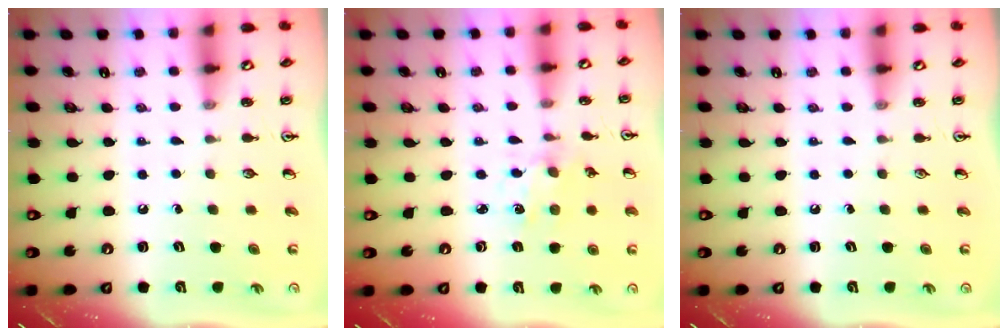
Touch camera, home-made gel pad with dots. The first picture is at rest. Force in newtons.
{"total": 1.4, "press": 1.4, "slide": 0.3}
{"total": 0.0}